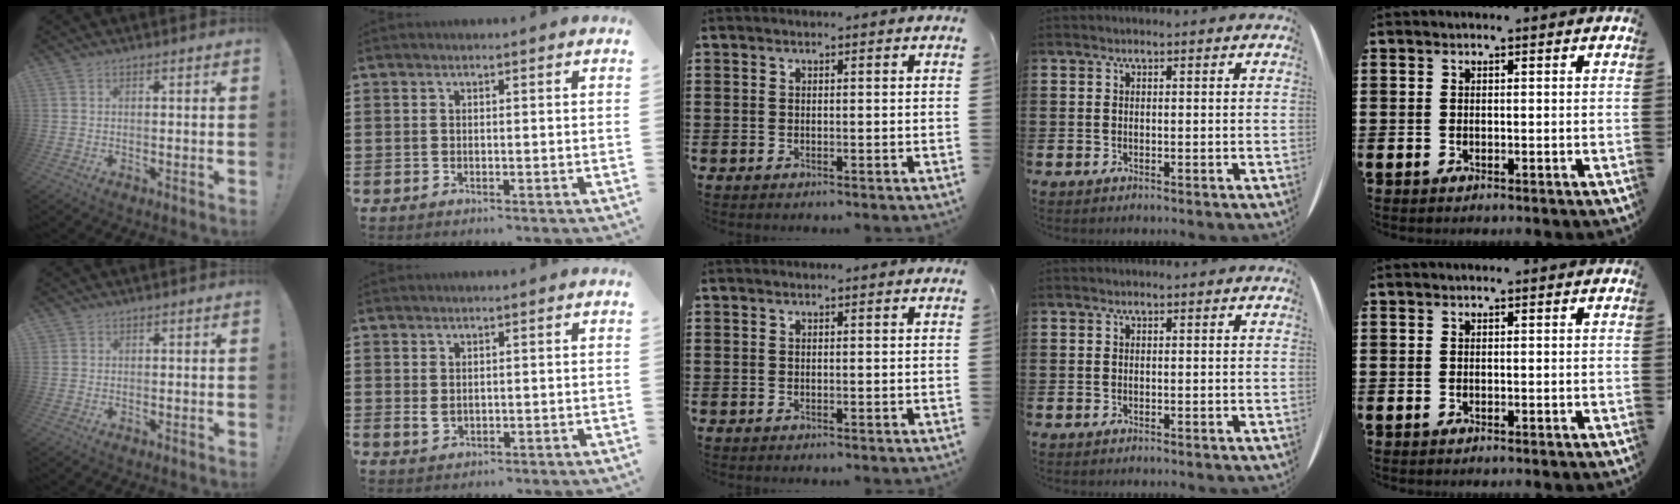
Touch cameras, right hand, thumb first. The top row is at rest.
{"thumb": {"total": 0.9, "force": [0.6, 0.7, 0.0], "torque": [-0.001, 0.000, 0.012]}, "index": {"total": 1.5, "force": [0.4, 1.0, 1.1], "torque": [-0.030, 0.000, 0.005]}}